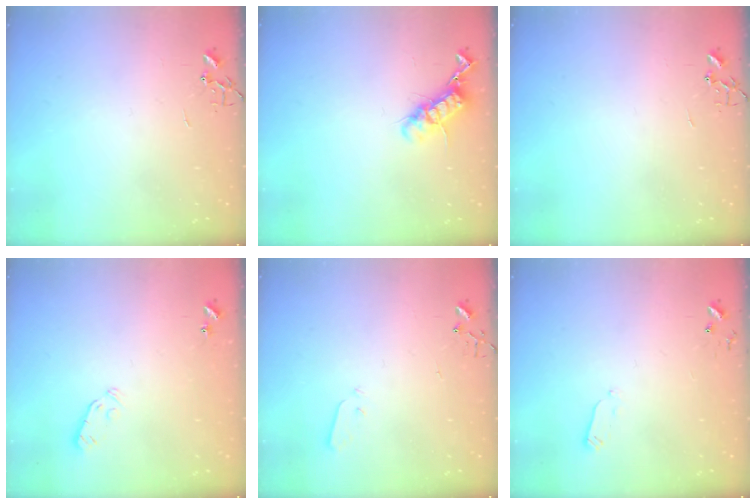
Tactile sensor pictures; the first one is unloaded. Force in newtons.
{"total": 12.3, "press": 12.3, "slide": 0.6}
{"total": 0.0}
{"total": 4.1, "press": 4.0, "slide": 0.7}
{"total": 2.8, "press": 2.7, "slide": 0.4}
{"total": 2.4, "press": 2.3, "slide": 0.4}